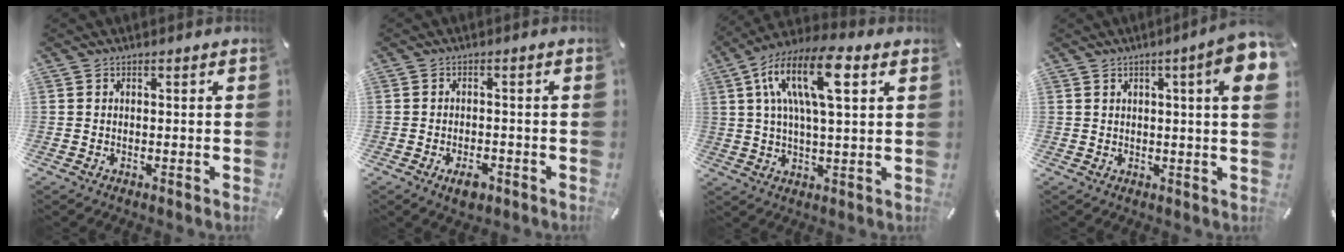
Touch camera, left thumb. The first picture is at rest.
{"total": 3.7, "force": [-2.0, 2.0, 2.5], "torque": [-0.045, 0.007, -0.035]}
{"total": 16.1, "force": [6.2, 5.6, 13.7], "torque": [-0.278, -0.008, 0.098]}
{"total": 8.4, "force": [3.2, 1.0, 7.7], "torque": [-0.113, -0.011, 0.047]}